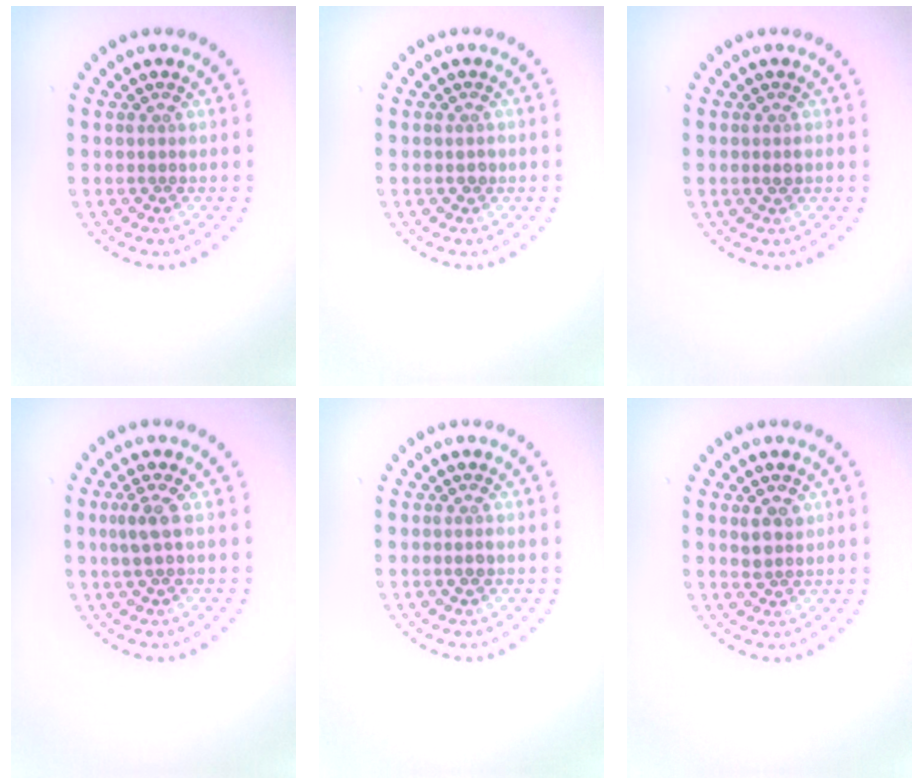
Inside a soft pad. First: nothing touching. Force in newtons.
{"total": 0.7, "press": 0.7, "slide": 0.0}
{"total": 0.9, "press": 0.8, "slide": 0.3}
{"total": 1.7, "press": 1.5, "slide": 0.8}
{"total": 0.8, "press": 0.7, "slide": 0.3}
{"total": 1.8, "press": 1.7, "slide": 0.6}